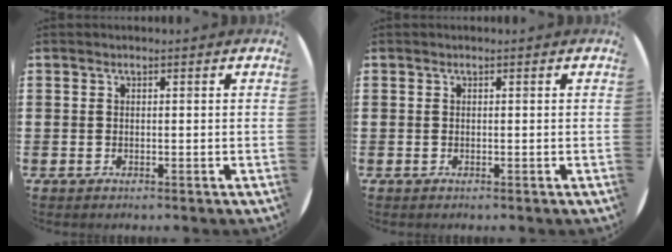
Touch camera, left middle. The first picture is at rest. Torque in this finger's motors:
{"motor_torque": [-0.01, 0.00, 0.00, 0.01]}